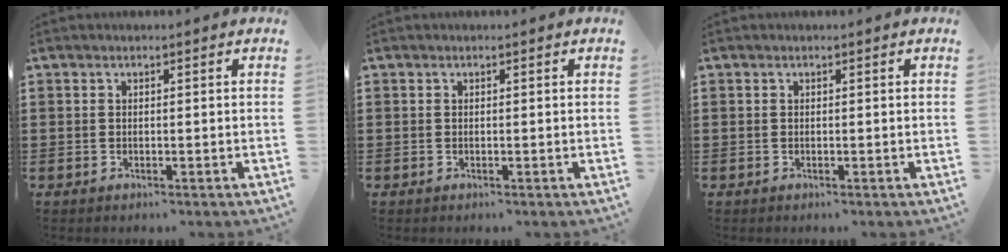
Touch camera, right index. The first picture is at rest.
{"total": 0.0}
{"total": 0.0}